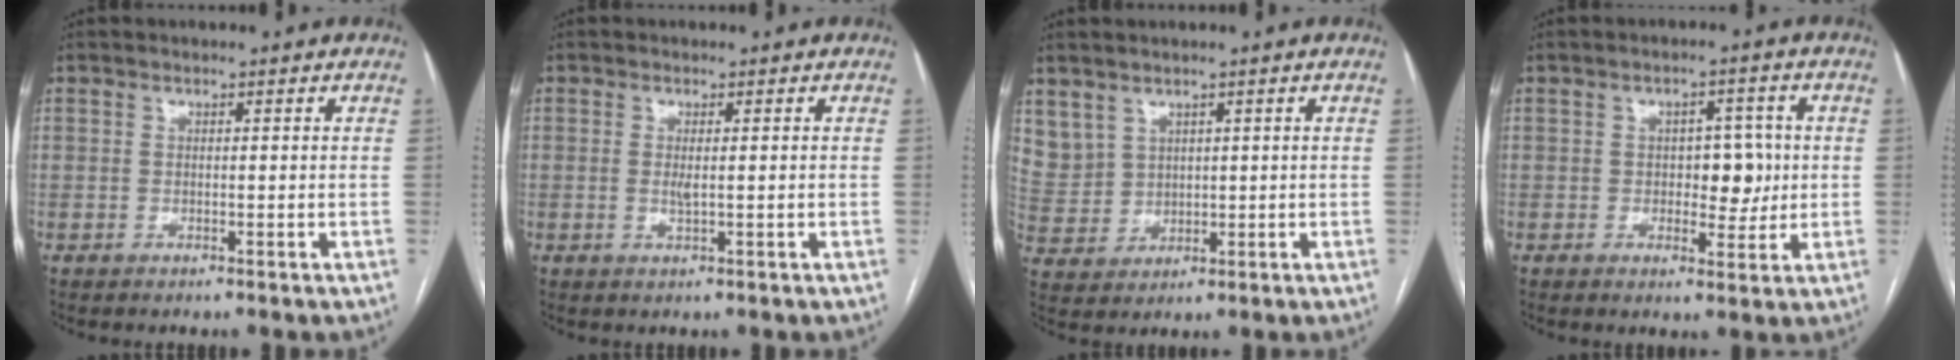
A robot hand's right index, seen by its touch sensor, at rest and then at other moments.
{"total": 1.7, "force": [-0.1, 0.3, 1.7], "torque": [-0.036, -0.004, 0.001]}
{"total": 6.6, "force": [3.9, 5.3, 1.0], "torque": [-0.033, 0.013, 0.098]}
{"total": 5.3, "force": [0.0, 2.8, 4.5], "torque": [-0.053, 0.008, 0.005]}